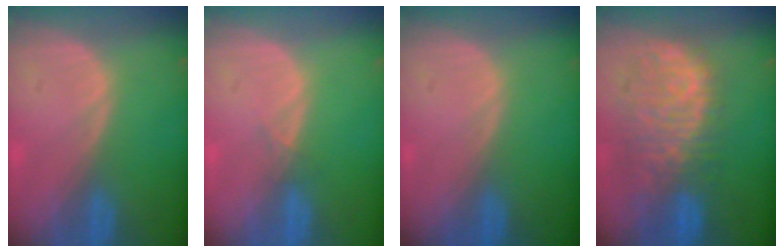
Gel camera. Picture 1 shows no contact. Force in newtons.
{"total": 0.7, "press": 0.7, "slide": 0.2}
{"total": 0.0}
{"total": 11.0, "press": 9.6, "slide": 5.4}